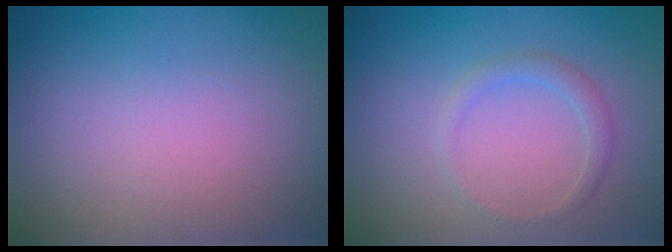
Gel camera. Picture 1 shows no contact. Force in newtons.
{"total": 1.4, "press": 1.4, "slide": 0.1}